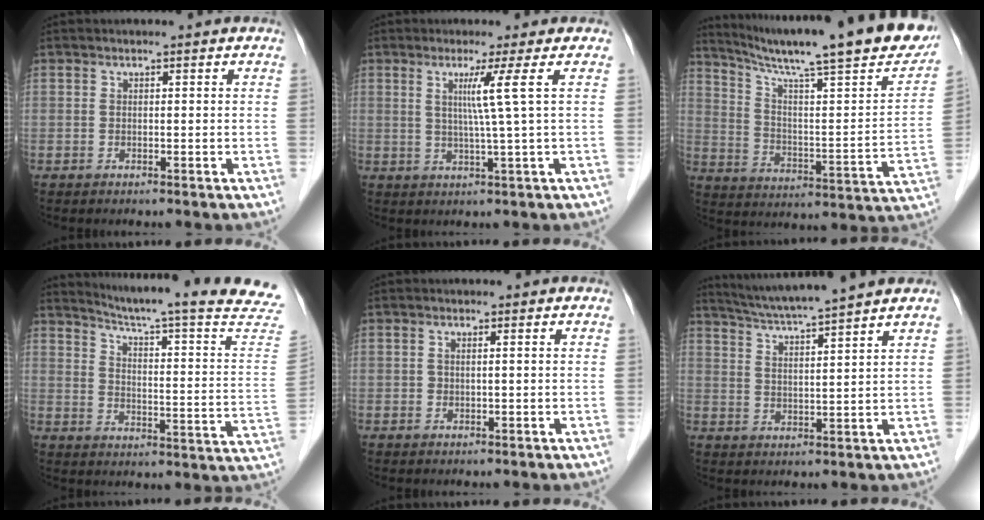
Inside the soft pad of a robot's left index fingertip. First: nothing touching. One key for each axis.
{"total": 4.7, "fx": 1.3, "fy": -2.0, "fz": 4.0, "tx": -0.078, "ty": -0.010, "tz": 0.029}
{"total": 27.5, "fx": 22.0, "fy": 2.0, "fz": 16.3, "tx": -0.257, "ty": -0.040, "tz": 0.302}
{"total": 23.3, "fx": 21.0, "fy": -0.7, "fz": 10.1, "tx": -0.148, "ty": -0.089, "tz": 0.255}
{"total": 0.9, "fx": 0.1, "fy": 0.3, "fz": 0.8, "tx": -0.023, "ty": 0.002, "tz": 0.005}
{"total": 10.5, "fx": 9.2, "fy": -1.9, "fz": 4.8, "tx": -0.087, "ty": 0.008, "tz": 0.146}